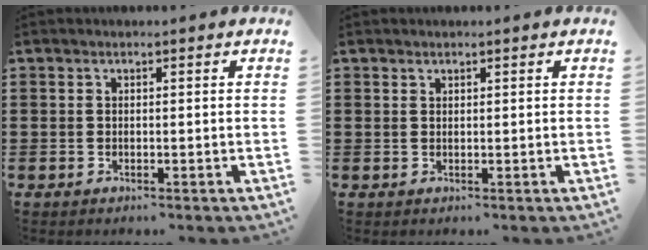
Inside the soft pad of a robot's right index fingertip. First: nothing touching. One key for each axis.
{"total": 0.5, "fx": 0.4, "fy": 0.3, "fz": 0.0, "tx": -0.001, "ty": 0.002, "tz": 0.008}